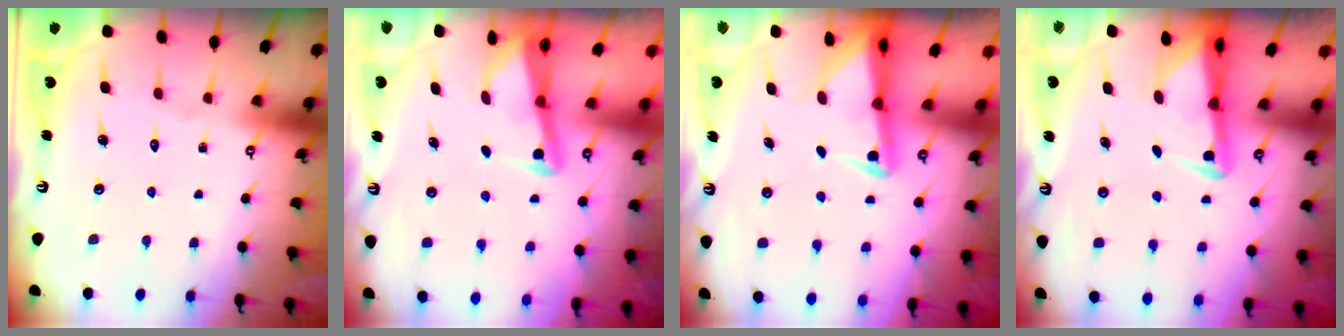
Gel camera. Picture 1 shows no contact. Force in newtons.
{"total": 2.8, "press": 2.8, "slide": 0.4}
{"total": 2.5, "press": 2.5, "slide": 0.4}
{"total": 2.9, "press": 2.9, "slide": 0.6}